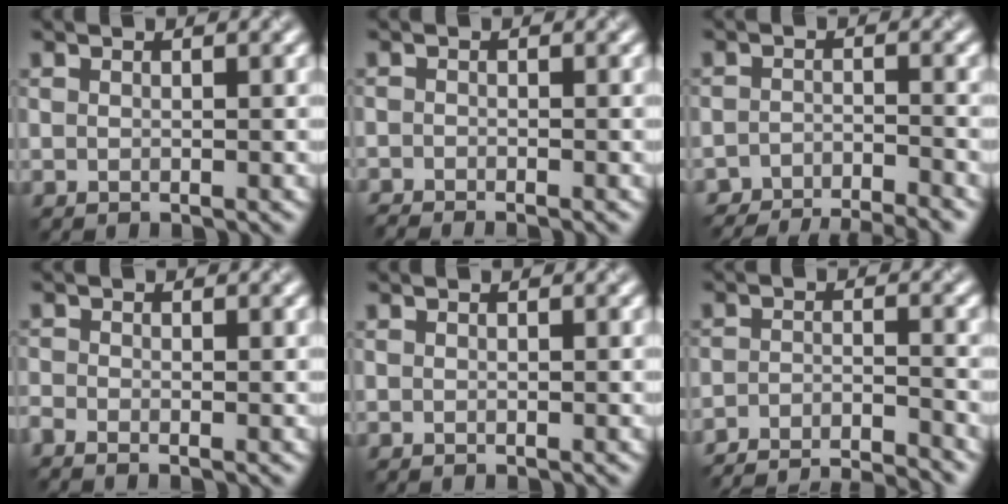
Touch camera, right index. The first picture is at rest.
{"total": 1.6, "force": [-1.6, -0.2, 0.4], "torque": [-0.016, -0.005, -0.034]}
{"total": 5.9, "force": [-5.7, 0.6, 1.4], "torque": [-0.024, -0.009, -0.090]}
{"total": 1.3, "force": [-1.1, 0.2, 0.8], "torque": [-0.028, -0.009, -0.020]}
{"total": 0.0}
{"total": 8.4, "force": [-7.9, 1.3, 2.5], "torque": [-0.038, -0.017, -0.123]}